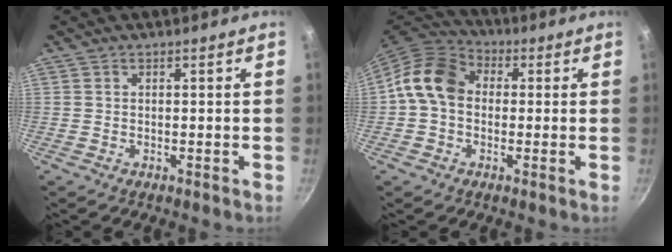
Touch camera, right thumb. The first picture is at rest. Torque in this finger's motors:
{"motor_torque": [0.14, 0.14, 0.18, 0.16, 0.10]}